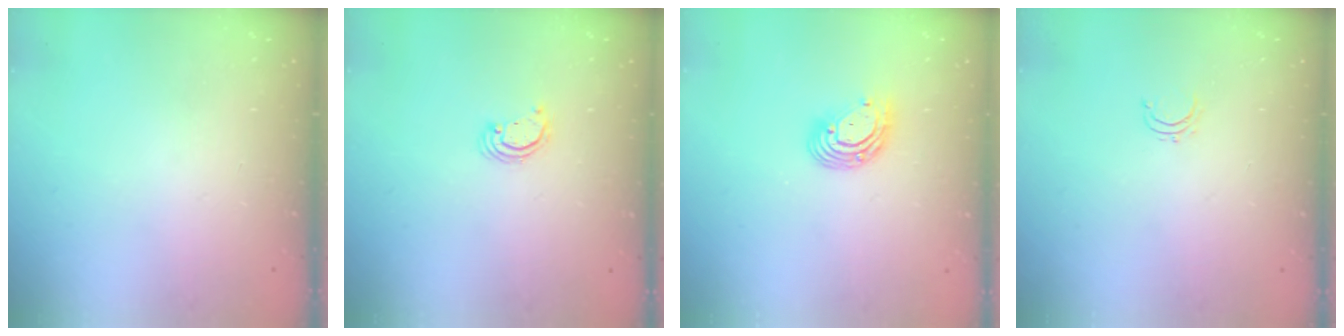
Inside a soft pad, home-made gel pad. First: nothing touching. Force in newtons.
{"total": 2.2, "press": 2.2, "slide": 0.2}
{"total": 9.6, "press": 9.4, "slide": 1.9}
{"total": 3.7, "press": 3.7, "slide": 0.3}